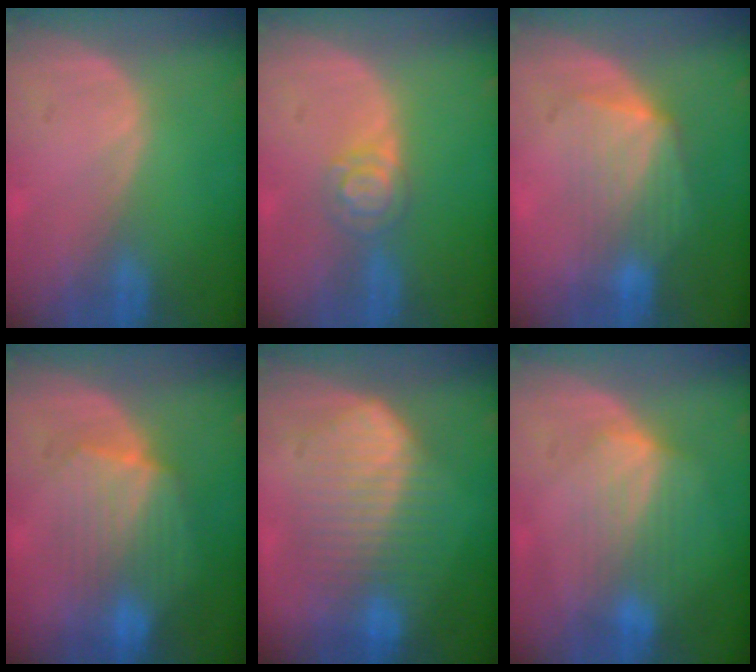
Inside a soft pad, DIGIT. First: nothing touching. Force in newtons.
{"total": 3.8, "press": 3.7, "slide": 0.9}
{"total": 7.1, "press": 6.6, "slide": 2.7}
{"total": 7.6, "press": 7.6, "slide": 0.5}
{"total": 9.5, "press": 9.5, "slide": 0.3}
{"total": 7.1, "press": 6.4, "slide": 3.1}